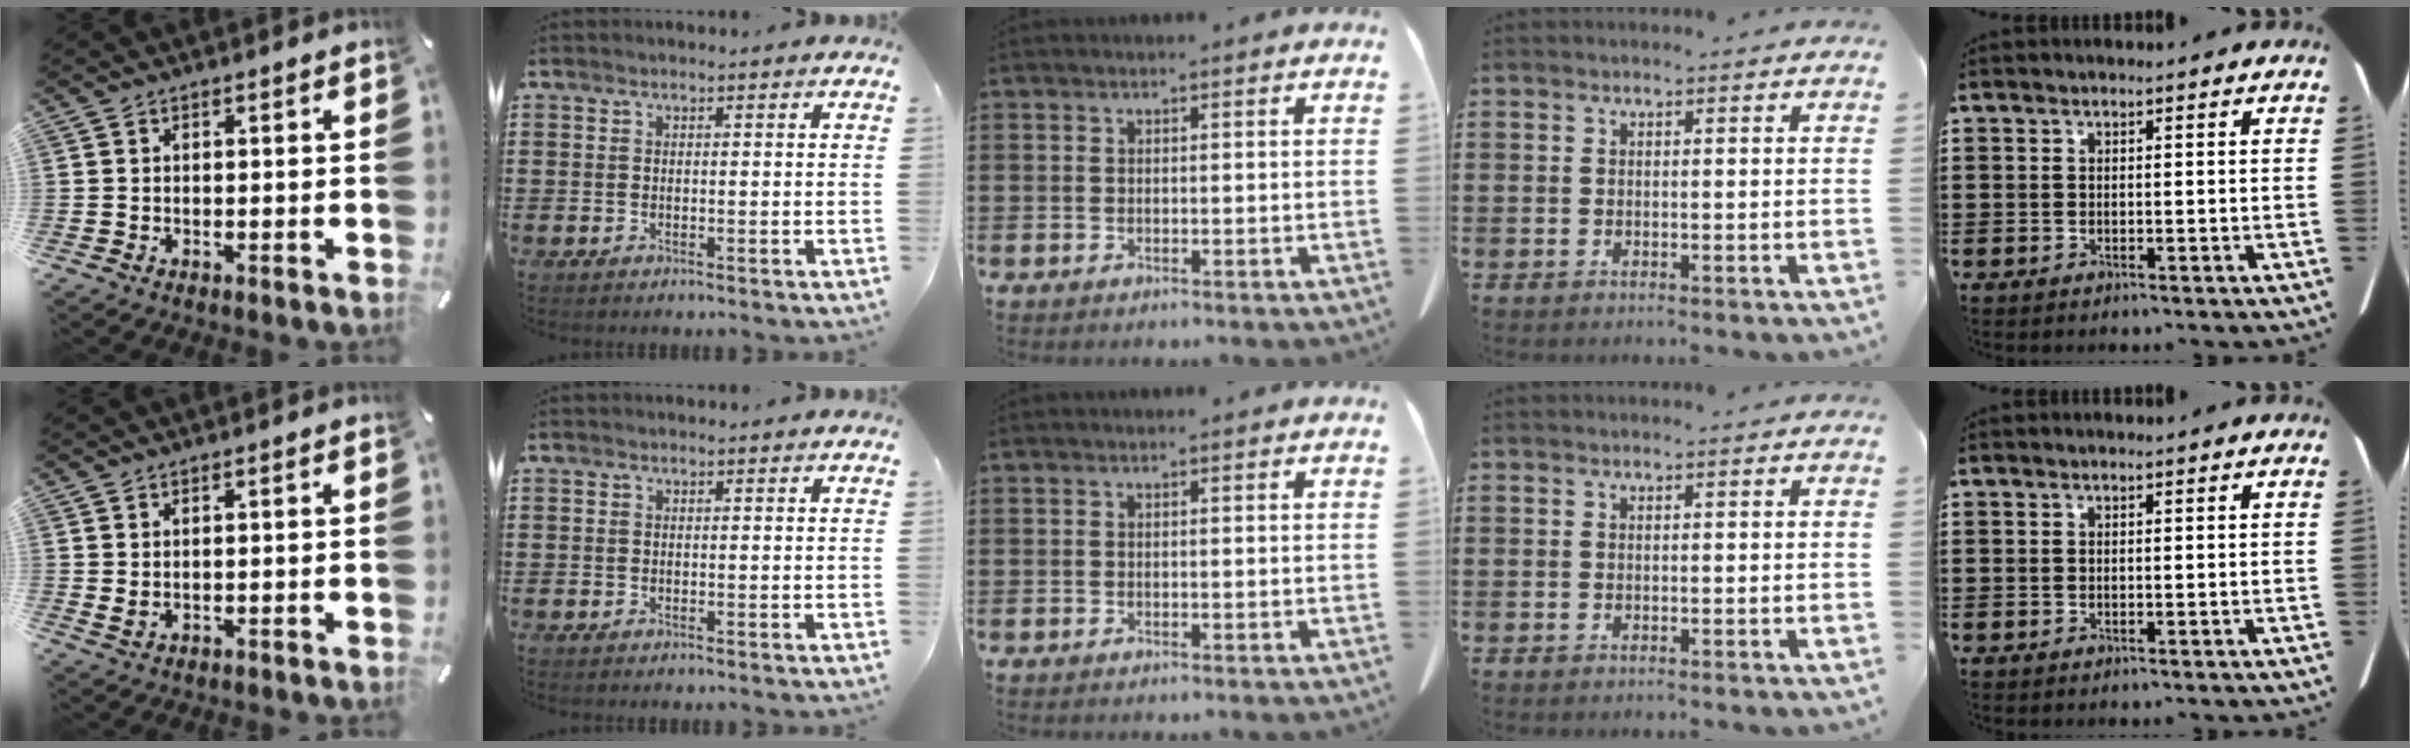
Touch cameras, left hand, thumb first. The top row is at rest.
{"thumb": {"total": 1.4, "force": [0.5, 0.7, 1.1], "torque": [-0.022, 0.000, 0.009]}}